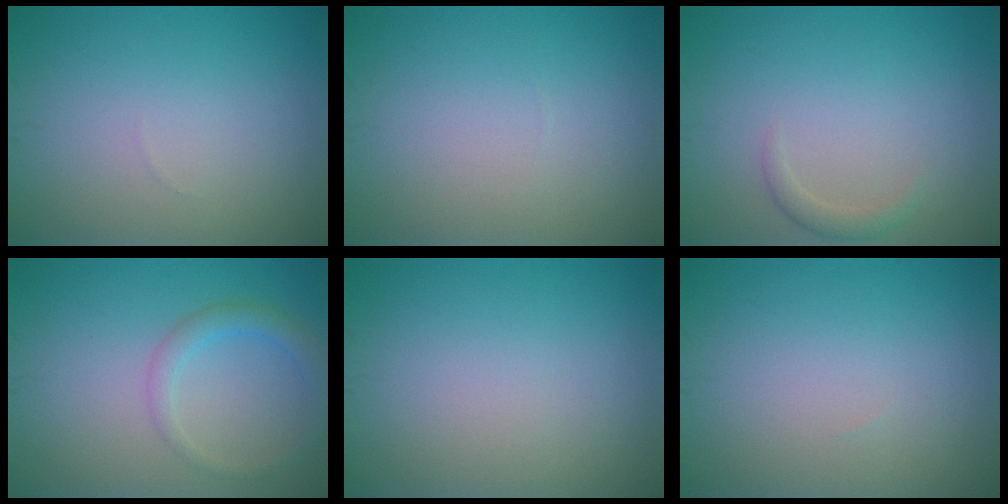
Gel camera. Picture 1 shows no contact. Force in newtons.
{"total": 0.0}
{"total": 1.2, "press": 1.2, "slide": 0.0}
{"total": 2.3, "press": 2.3, "slide": 0.1}
{"total": 0.0}
{"total": 0.0}